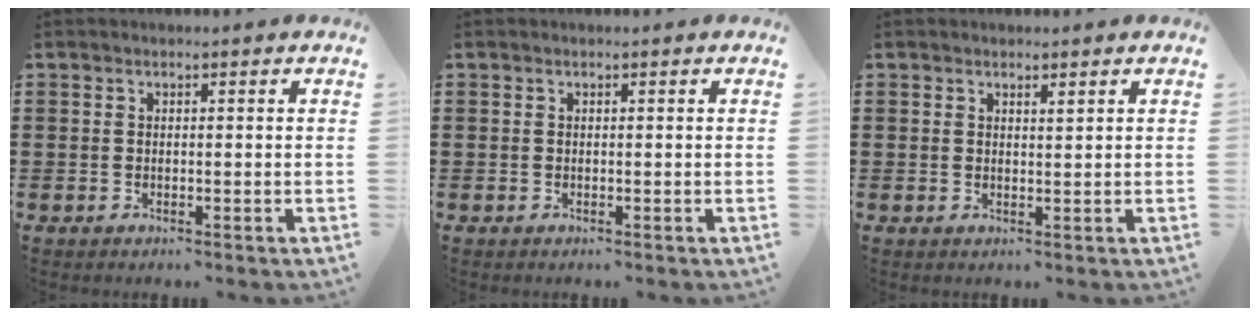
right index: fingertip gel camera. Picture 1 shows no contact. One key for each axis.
{"total": 0.0}
{"total": 1.0, "fx": 0.9, "fy": 0.2, "fz": 0.3, "tx": -0.008, "ty": 0.001, "tz": 0.018}